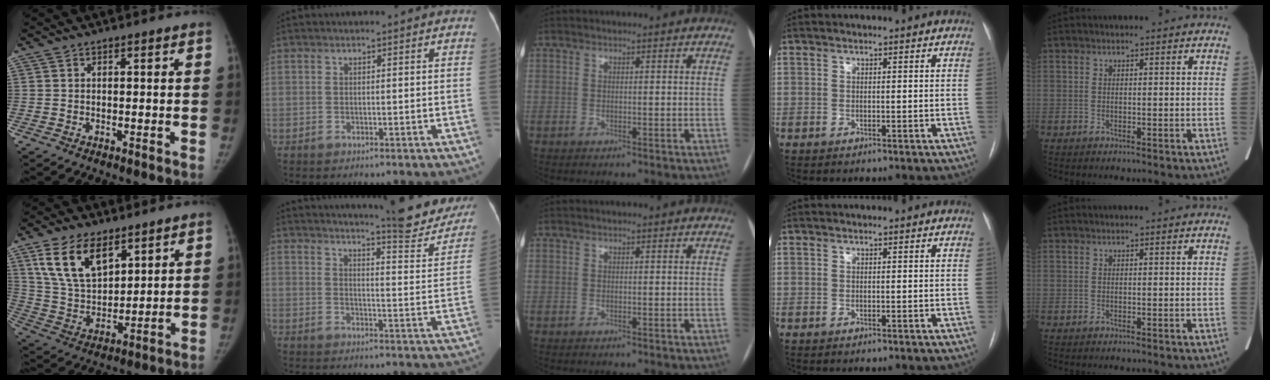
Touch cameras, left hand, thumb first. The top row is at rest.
{"thumb": {"total": 14.2, "force": [7.9, 7.7, 9.0], "torque": [-0.141, -0.033, 0.164]}, "index": {"total": 16.3, "force": [14.8, 1.4, 6.6], "torque": [-0.080, -0.058, 0.171]}}